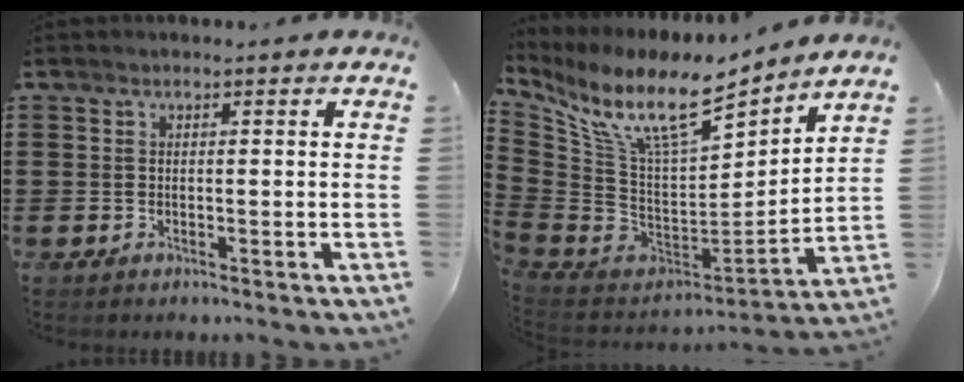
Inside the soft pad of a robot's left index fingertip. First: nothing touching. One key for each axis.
{"total": 12.4, "fx": 8.2, "fy": 3.3, "fz": 8.7, "tx": -0.194, "ty": -0.062, "tz": 0.137}